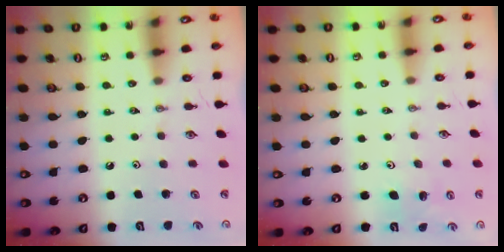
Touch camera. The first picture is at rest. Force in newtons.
{"total": 2.5, "press": 2.5, "slide": 0.1}